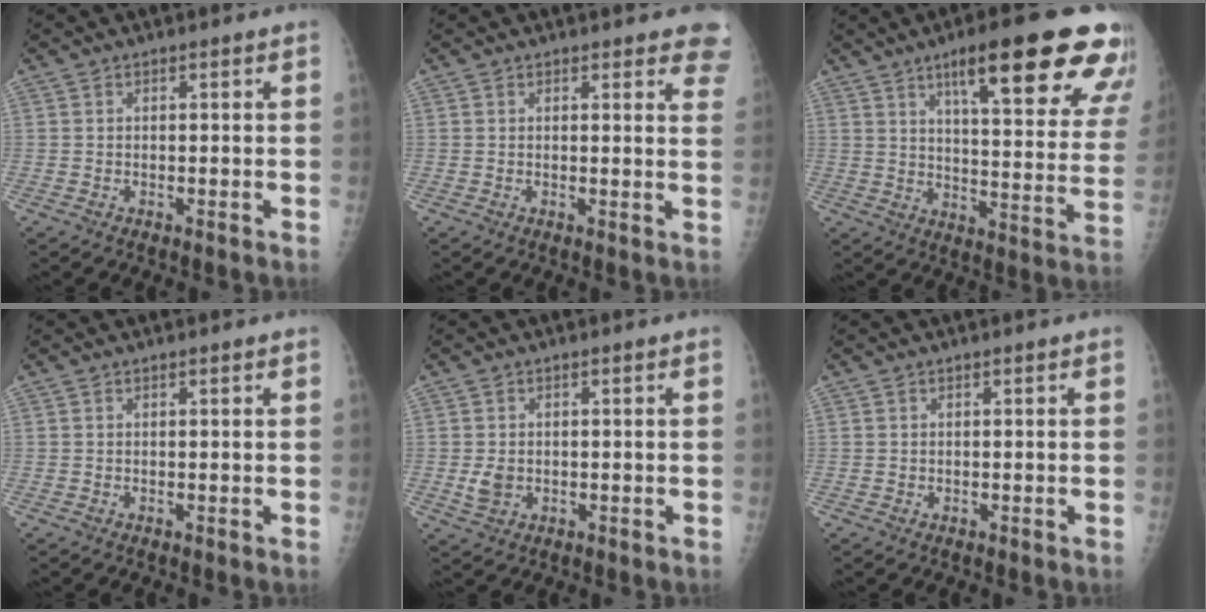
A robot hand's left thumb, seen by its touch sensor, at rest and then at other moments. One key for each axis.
{"total": 7.4, "fx": 5.9, "fy": 2.2, "fz": 4.0, "tx": -0.015, "ty": -0.021, "tz": 0.049}
{"total": 24.1, "fx": 14.1, "fy": 5.2, "fz": 18.9, "tx": -0.229, "ty": -0.046, "tz": 0.194}
{"total": 0.6, "fx": 0.5, "fy": -0.1, "fz": 0.4, "tx": -0.011, "ty": 0.000, "tz": 0.010}
{"total": 2.9, "fx": -0.1, "fy": 2.1, "fz": 2.0, "tx": -0.034, "ty": -0.001, "tz": 0.005}
{"total": 0.0}